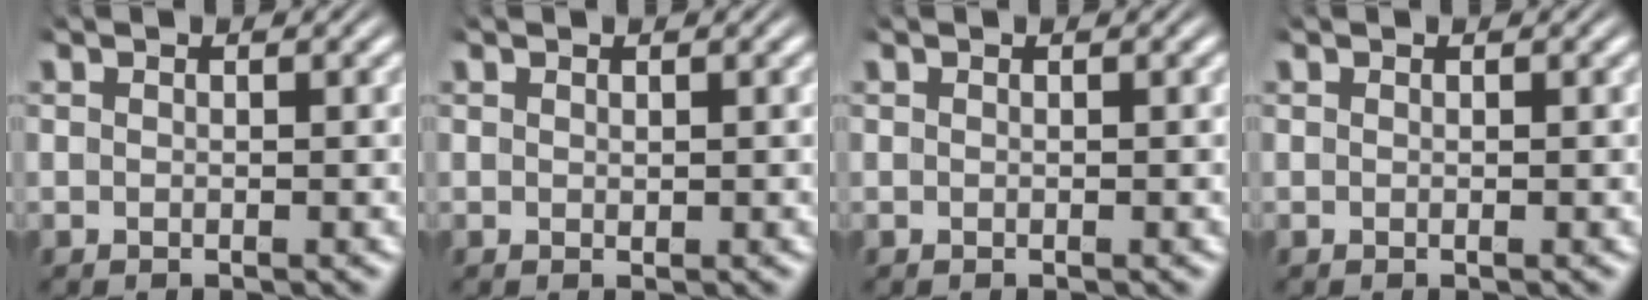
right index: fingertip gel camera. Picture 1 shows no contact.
{"total": 0.0}
{"total": 0.0}
{"total": 0.0}